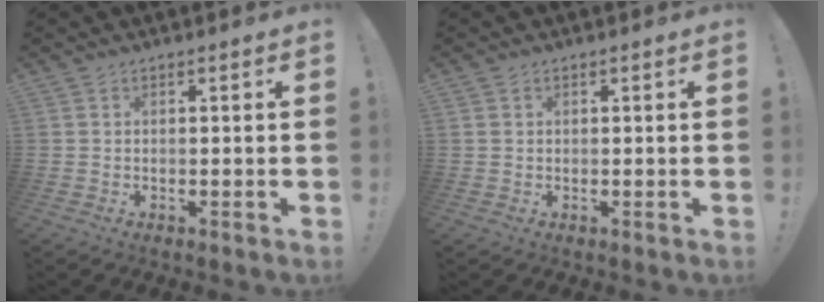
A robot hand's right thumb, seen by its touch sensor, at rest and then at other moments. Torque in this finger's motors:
{"motor_torque": [-0.01, -0.26, -0.07, 0.26, -0.01]}